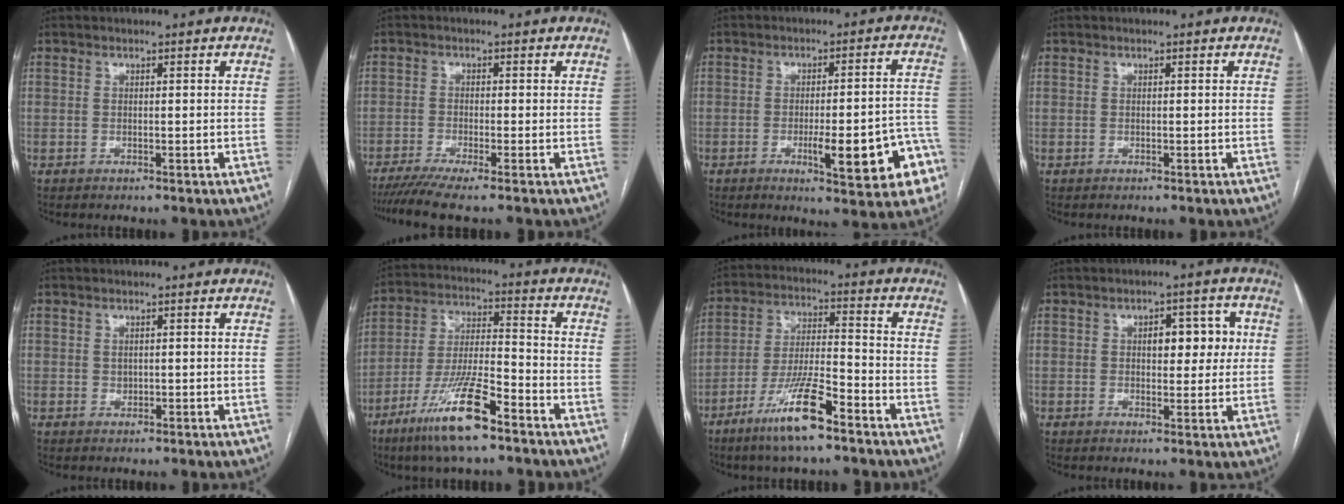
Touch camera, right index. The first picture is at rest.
{"total": 5.8, "force": [-4.6, -0.5, 3.6], "torque": [-0.055, -0.011, -0.078]}
{"total": 13.0, "force": [-5.2, 2.4, 11.7], "torque": [-0.113, 0.022, -0.055]}
{"total": 0.0}
{"total": 0.6, "force": [0.1, 0.6, 0.3], "torque": [-0.004, 0.002, 0.004]}
{"total": 13.5, "force": [-8.4, 2.1, 10.5], "torque": [-0.208, -0.022, -0.150]}
{"total": 11.2, "force": [-7.0, 1.4, 8.6], "torque": [-0.168, -0.017, -0.130]}
{"total": 5.8, "force": [1.3, 2.8, 4.9], "torque": [-0.059, 0.019, 0.020]}